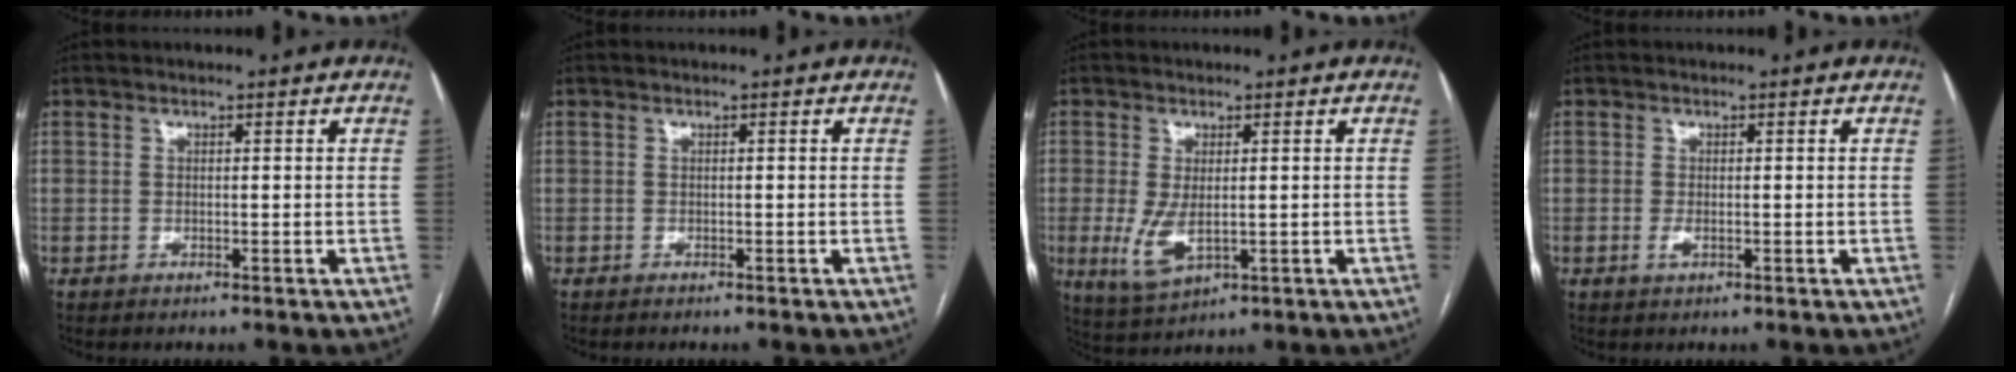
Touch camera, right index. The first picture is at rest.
{"total": 1.0, "force": [-0.9, 0.1, 0.5], "torque": [-0.007, -0.002, -0.012]}
{"total": 5.5, "force": [-0.6, 2.4, 4.9], "torque": [-0.109, -0.018, 0.003]}
{"total": 1.1, "force": [-0.3, 0.4, 1.0], "torque": [-0.023, -0.004, -0.002]}